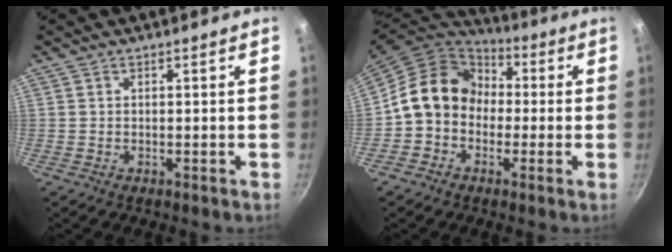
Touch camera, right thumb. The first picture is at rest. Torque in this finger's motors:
{"motor_torque": [1.00, 2.86, 1.00, -0.89, 0.11]}